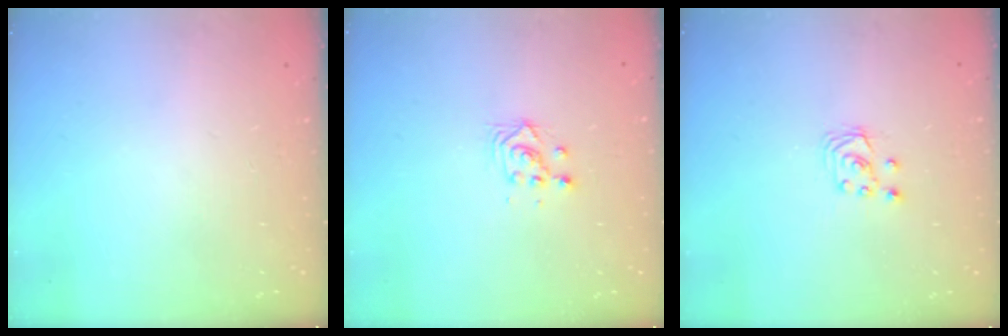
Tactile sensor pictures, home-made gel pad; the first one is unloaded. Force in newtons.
{"total": 2.8, "press": 2.8, "slide": 0.1}
{"total": 2.6, "press": 2.6, "slide": 0.3}